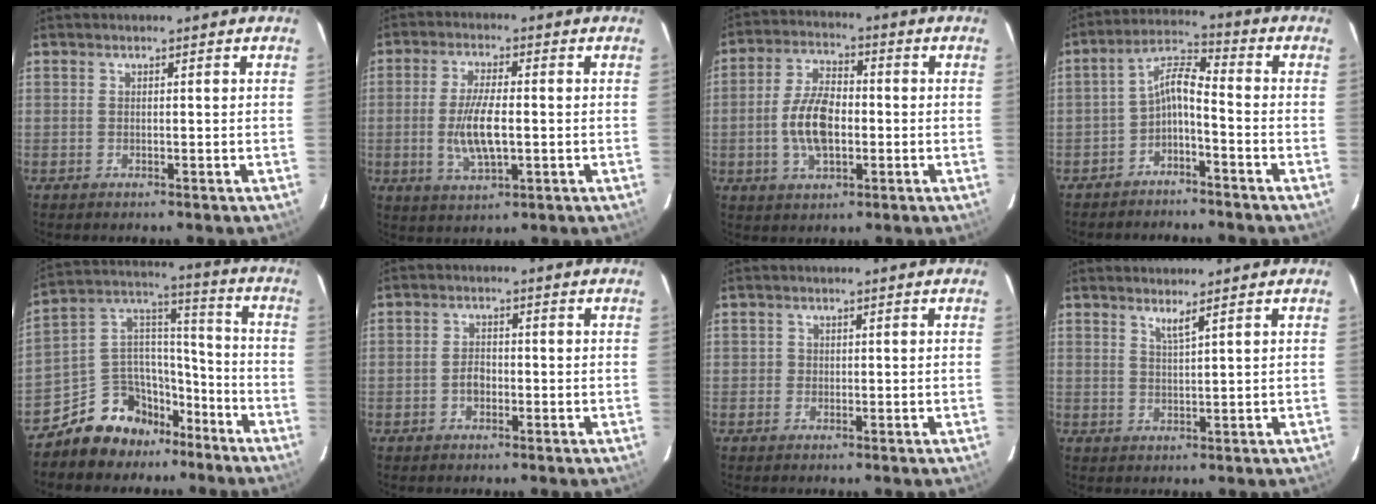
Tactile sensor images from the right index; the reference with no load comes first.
{"total": 8.6, "force": [-1.1, 3.0, 8.0], "torque": [-0.159, -0.007, -0.018]}
{"total": 10.1, "force": [-1.6, 5.3, 8.5], "torque": [-0.171, 0.008, -0.028]}
{"total": 5.7, "force": [-3.4, 1.4, 4.4], "torque": [-0.109, 0.019, -0.065]}
{"total": 13.2, "force": [-9.2, 8.7, 3.8], "torque": [-0.083, 0.077, -0.147]}
{"total": 2.5, "force": [-0.9, 1.8, 1.5], "torque": [-0.029, 0.006, -0.017]}
{"total": 0.9, "force": [-0.1, 0.9, 0.0], "torque": [0.003, 0.000, -0.003]}
{"total": 2.1, "force": [1.6, -0.3, 1.3], "torque": [-0.025, -0.005, 0.025]}